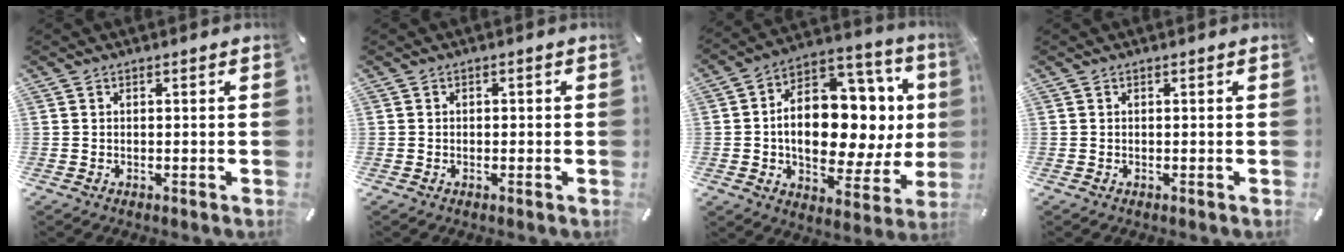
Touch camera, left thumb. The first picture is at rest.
{"total": 0.7, "force": [-0.3, 0.6, 0.3], "torque": [-0.004, 0.003, -0.008]}
{"total": 18.0, "force": [0.9, 11.6, 13.8], "torque": [-0.227, -0.028, 0.018]}
{"total": 0.0}